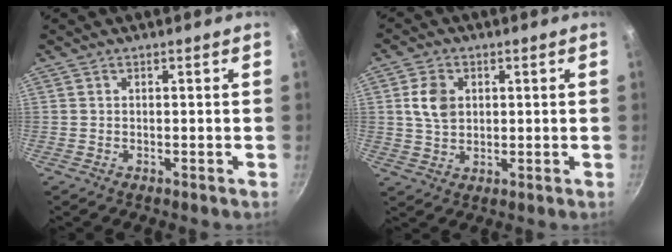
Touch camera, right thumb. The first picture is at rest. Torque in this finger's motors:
{"motor_torque": [-0.07, 1.29, 0.62, 0.40, 0.06]}